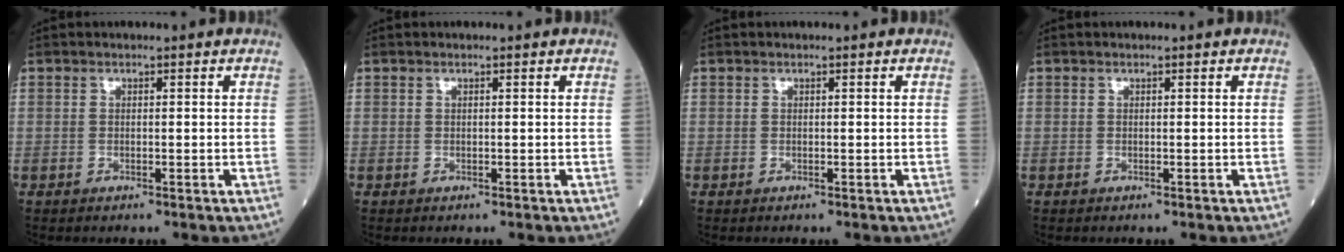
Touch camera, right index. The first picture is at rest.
{"total": 0.0}
{"total": 0.0}
{"total": 0.0}